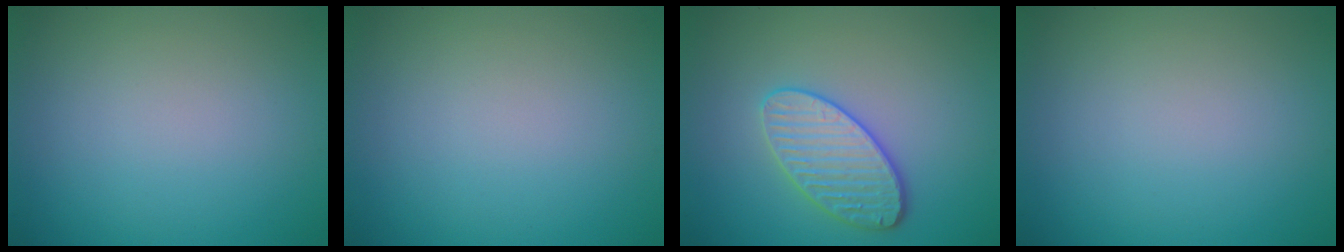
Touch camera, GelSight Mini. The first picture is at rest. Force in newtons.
{"total": 0.0}
{"total": 3.6, "press": 3.5, "slide": 1.1}
{"total": 0.0}